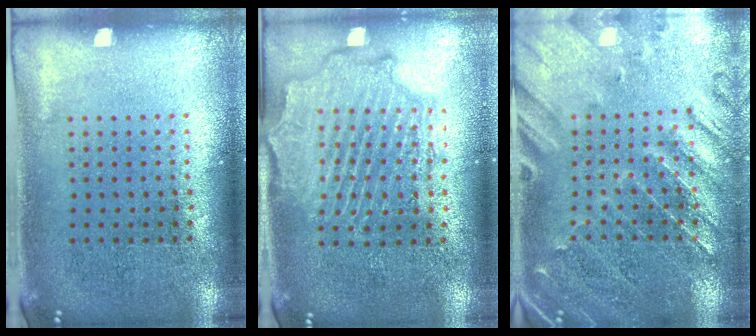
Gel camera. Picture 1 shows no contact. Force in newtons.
{"total": 2.1, "press": 2.0, "slide": 0.4}
{"total": 0.6, "press": 0.4, "slide": 0.4}